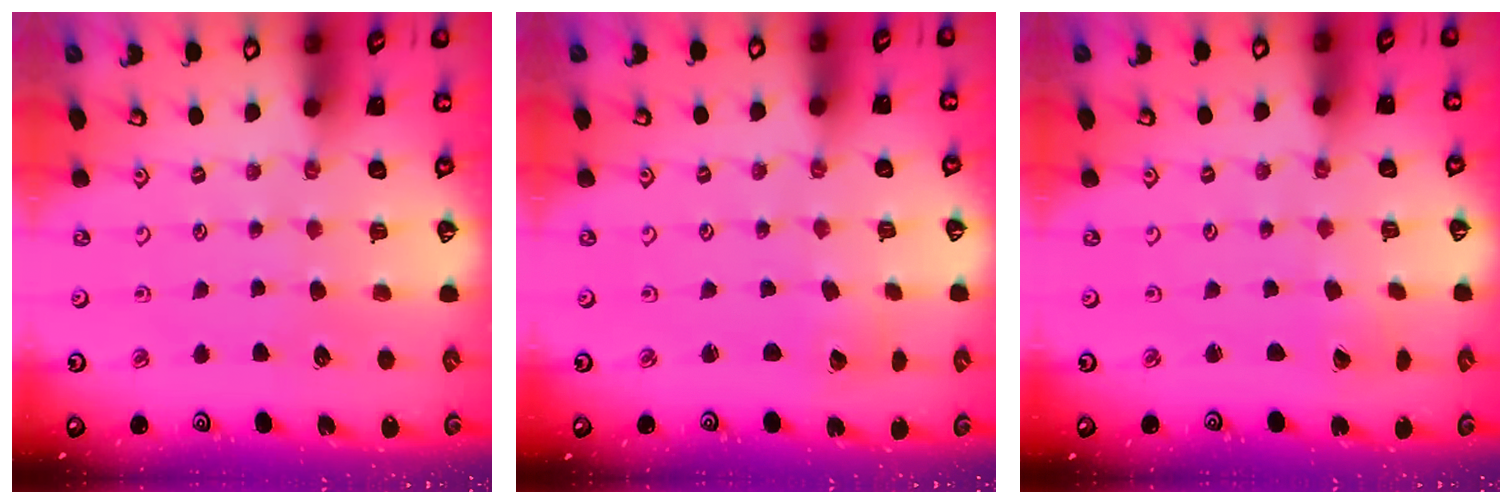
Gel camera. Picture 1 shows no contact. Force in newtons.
{"total": 1.4, "press": 1.4, "slide": 0.1}
{"total": 1.2, "press": 1.2, "slide": 0.0}